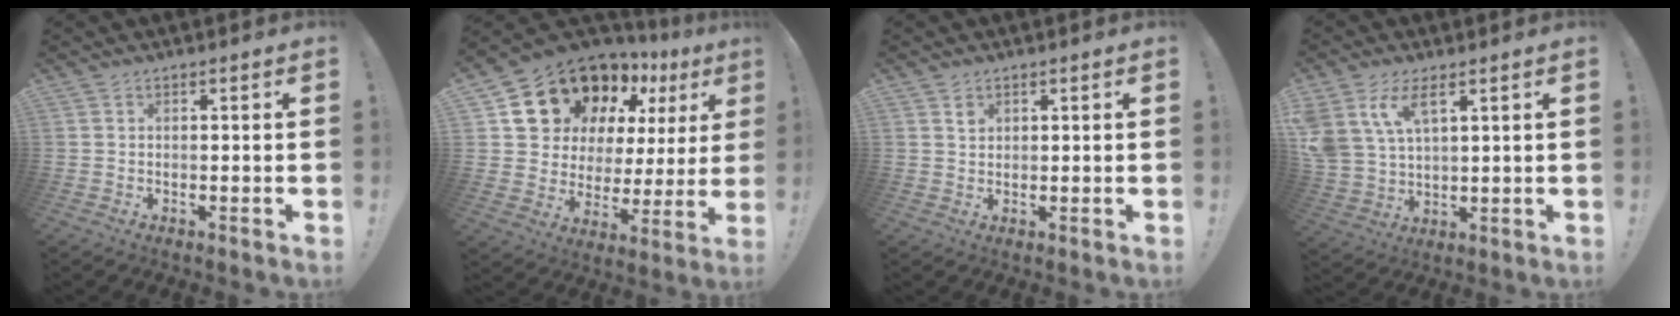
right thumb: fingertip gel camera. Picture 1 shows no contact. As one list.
[{"total": 16.6, "force": [12.7, 8.7, 6.1], "torque": [-0.106, -0.099, 0.242]}, {"total": 1.6, "force": [1.0, 1.1, 0.5], "torque": [0.003, -0.005, 0.016]}, {"total": 10.2, "force": [5.7, 5.4, 6.5], "torque": [-0.157, -0.018, 0.111]}]